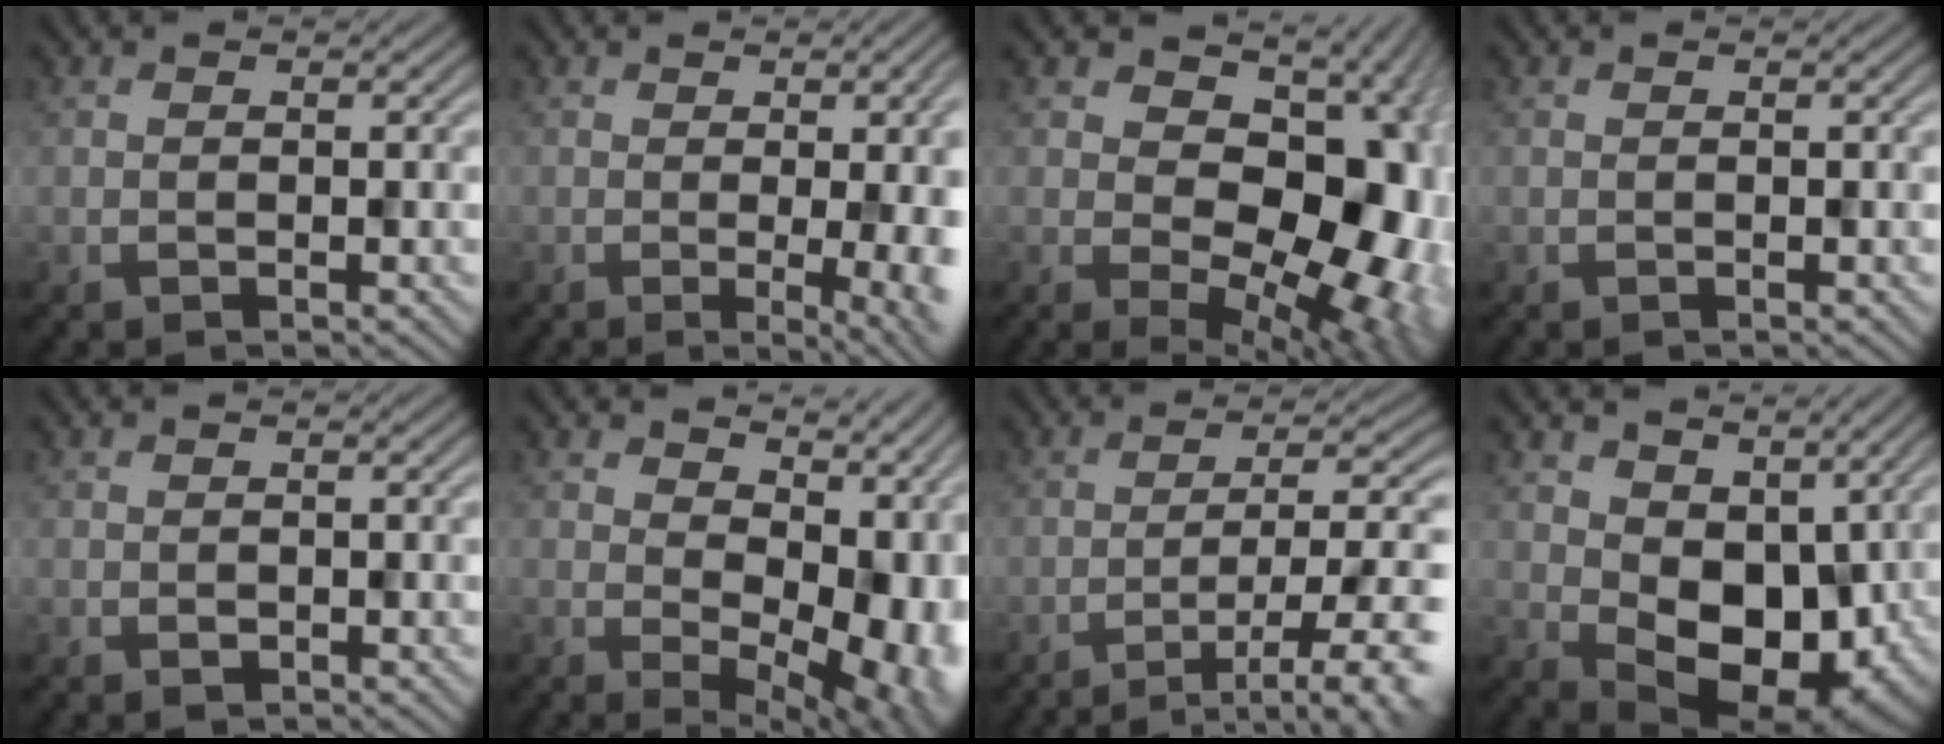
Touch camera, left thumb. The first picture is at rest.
{"total": 12.1, "force": [-0.7, 4.2, 11.4], "torque": [-0.093, 0.018, -0.002]}
{"total": 14.8, "force": [1.0, 9.7, 11.1], "torque": [-0.114, -0.013, 0.024]}
{"total": 0.0}
{"total": 0.5, "force": [-0.2, 0.5, -0.1], "torque": [0.002, -0.004, 0.000]}
{"total": 13.1, "force": [3.1, 7.5, 10.2], "torque": [-0.108, -0.013, 0.084]}
{"total": 10.0, "force": [-5.0, 2.1, 8.5], "torque": [-0.106, 0.008, -0.068]}
{"total": 9.7, "force": [2.2, 6.7, 6.7], "torque": [-0.127, -0.029, 0.050]}